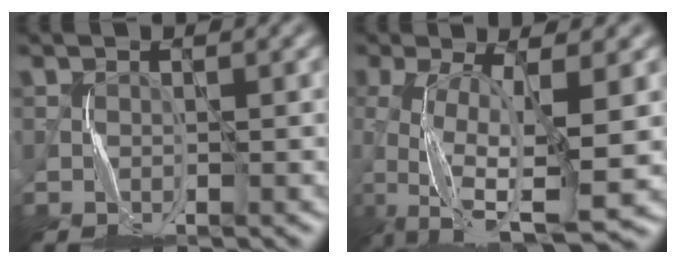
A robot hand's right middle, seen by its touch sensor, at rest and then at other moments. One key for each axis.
{"total": 10.0, "fx": -3.3, "fy": 2.6, "fz": 9.1, "tx": -0.168, "ty": -0.010, "tz": -0.057}